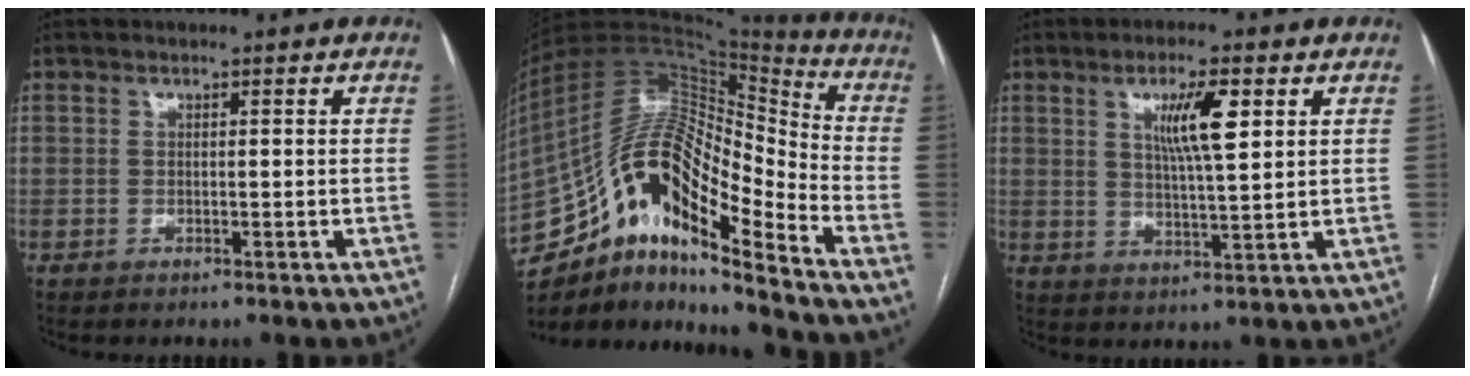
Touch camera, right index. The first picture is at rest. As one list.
[{"total": 21.4, "force": [-12.8, 5.8, 16.1], "torque": [-0.315, 0.033, -0.220]}, {"total": 7.4, "force": [2.8, 0.9, 6.8], "torque": [-0.120, 0.000, 0.050]}]